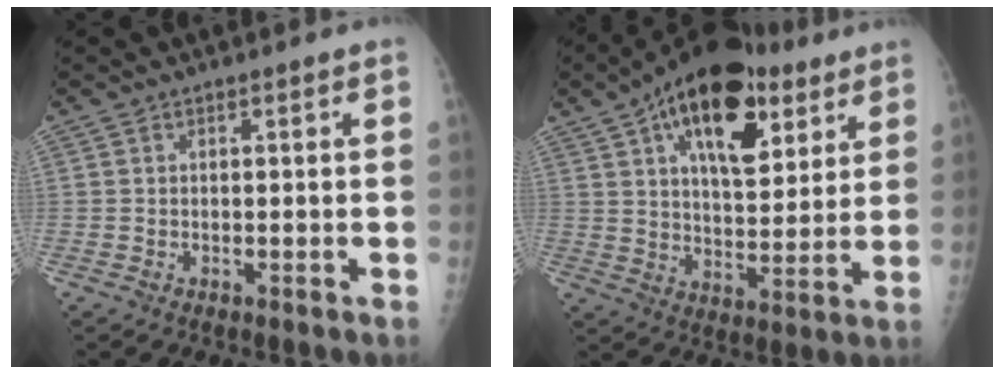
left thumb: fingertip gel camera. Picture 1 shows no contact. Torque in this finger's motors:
{"motor_torque": [0.58, 0.64, 1.30, -1.36, 0.17]}